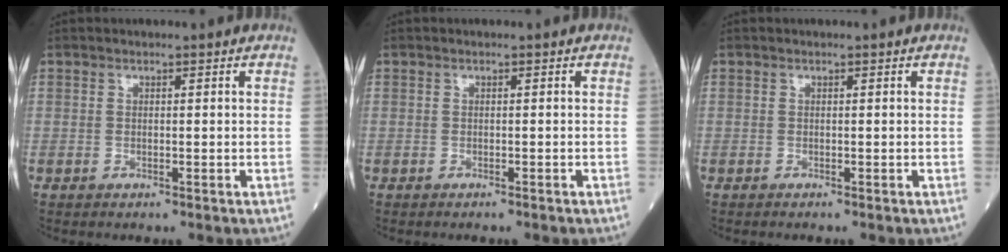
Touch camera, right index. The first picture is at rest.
{"total": 1.0, "force": [-0.9, -0.1, 0.5], "torque": [-0.010, 0.000, -0.008]}
{"total": 0.0}